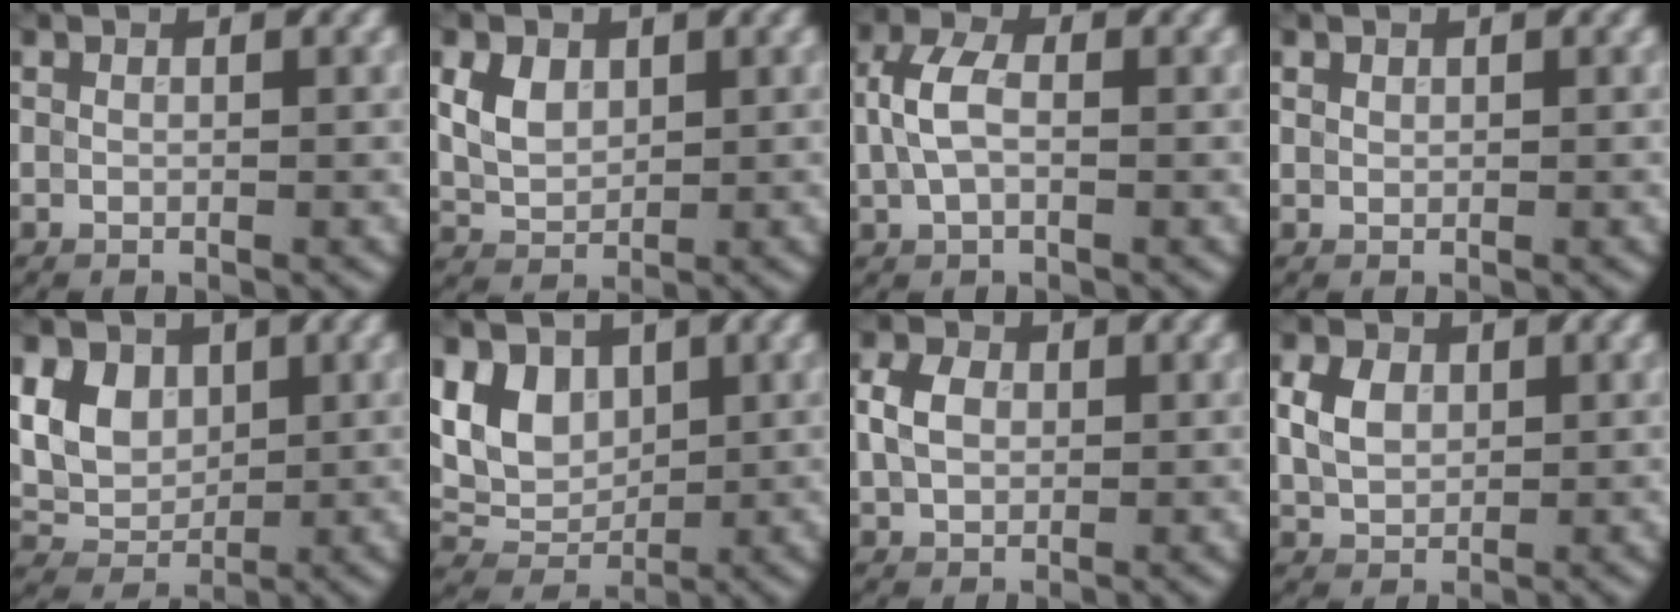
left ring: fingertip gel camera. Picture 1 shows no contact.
{"total": 3.1, "force": [1.0, 2.2, 2.0], "torque": [-0.048, 0.006, 0.021]}
{"total": 3.8, "force": [0.0, 2.3, 3.1], "torque": [-0.076, 0.013, 0.001]}
{"total": 0.9, "force": [0.6, 0.6, 0.3], "torque": [-0.009, 0.003, 0.014]}
{"total": 7.7, "force": [2.7, 5.9, 4.3], "torque": [-0.099, 0.022, 0.056]}
{"total": 5.8, "force": [1.8, 4.2, 3.5], "torque": [-0.079, 0.006, 0.034]}
{"total": 3.3, "force": [0.2, 2.4, 2.2], "torque": [-0.054, 0.011, 0.008]}
{"total": 3.1, "force": [0.7, 2.3, 2.1], "torque": [-0.050, 0.008, 0.019]}